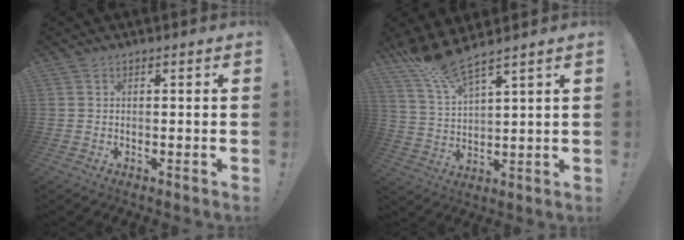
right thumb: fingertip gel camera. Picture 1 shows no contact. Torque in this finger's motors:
{"motor_torque": [-0.13, 1.81, 0.72, 0.84, 0.08]}